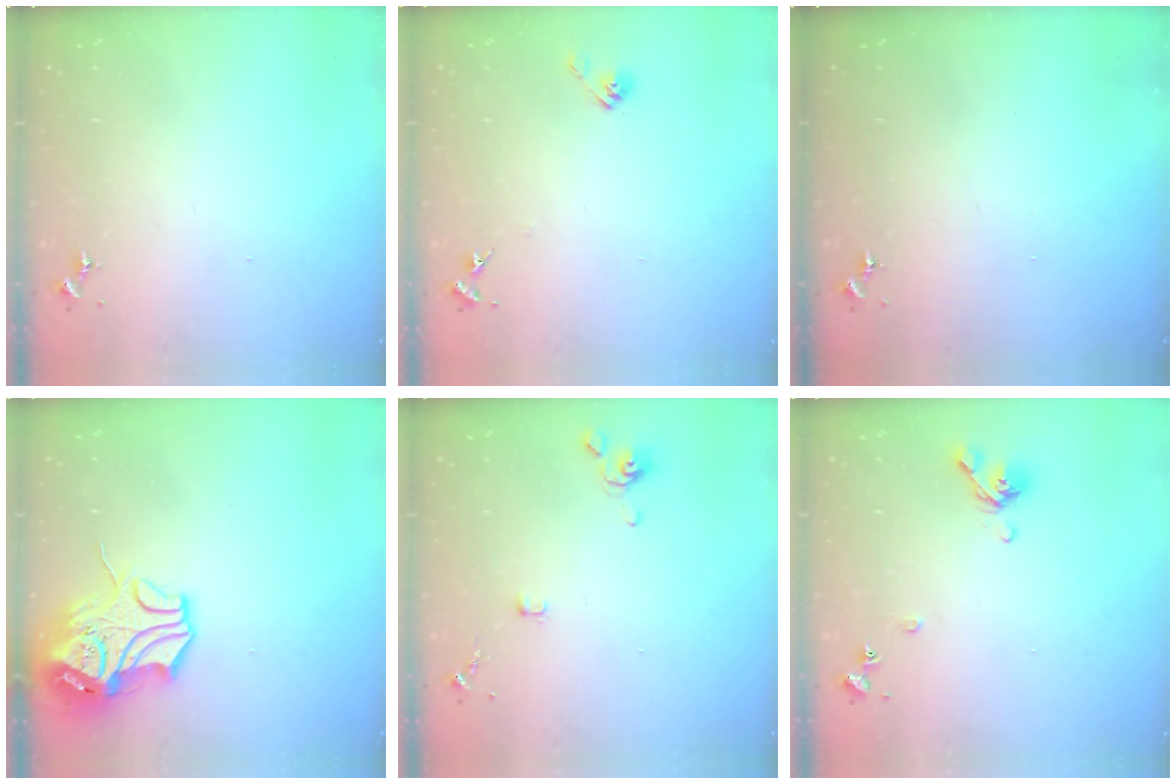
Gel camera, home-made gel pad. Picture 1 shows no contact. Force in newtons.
{"total": 6.2, "press": 6.2, "slide": 0.5}
{"total": 0.0}
{"total": 14.0, "press": 13.8, "slide": 2.1}
{"total": 3.6, "press": 3.5, "slide": 0.7}
{"total": 8.6, "press": 8.4, "slide": 1.4}